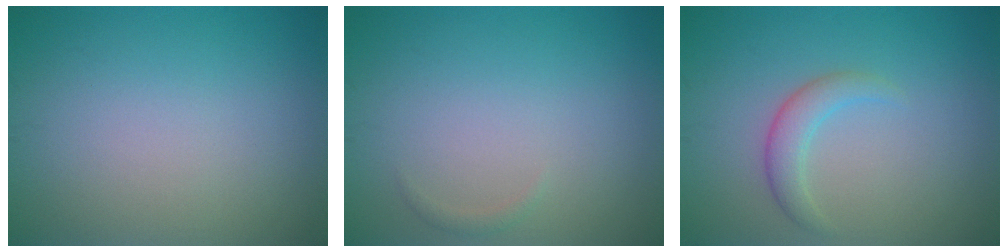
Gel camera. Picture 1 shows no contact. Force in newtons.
{"total": 0.6, "press": 0.6, "slide": 0.0}
{"total": 2.2, "press": 2.2, "slide": 0.2}